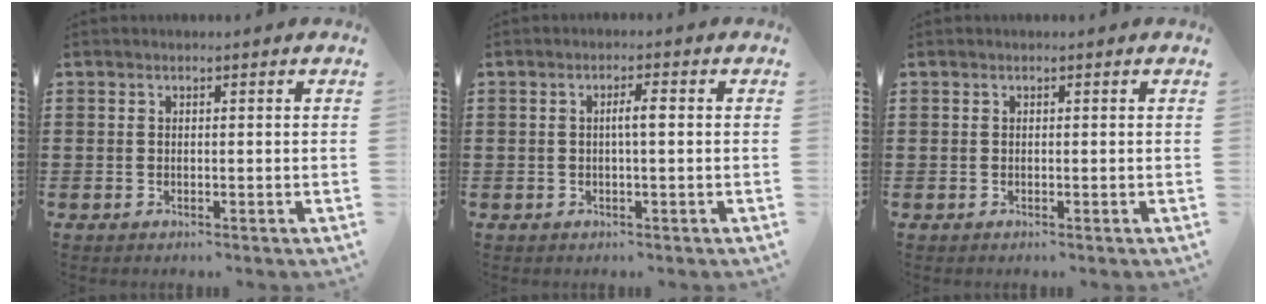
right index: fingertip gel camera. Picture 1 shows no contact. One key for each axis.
{"total": 2.4, "fx": -0.1, "fy": 0.2, "fz": 2.4, "tx": -0.044, "ty": 0.001, "tz": -0.003}
{"total": 0.0}